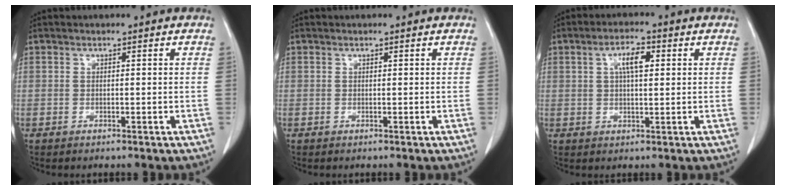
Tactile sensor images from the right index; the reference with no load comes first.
{"total": 0.0}
{"total": 4.8, "force": [1.4, 1.4, 4.3], "torque": [-0.080, 0.008, 0.025]}